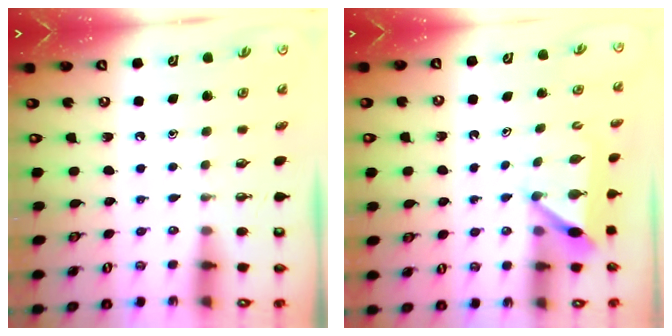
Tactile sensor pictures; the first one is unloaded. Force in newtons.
{"total": 6.1, "press": 6.1, "slide": 0.7}